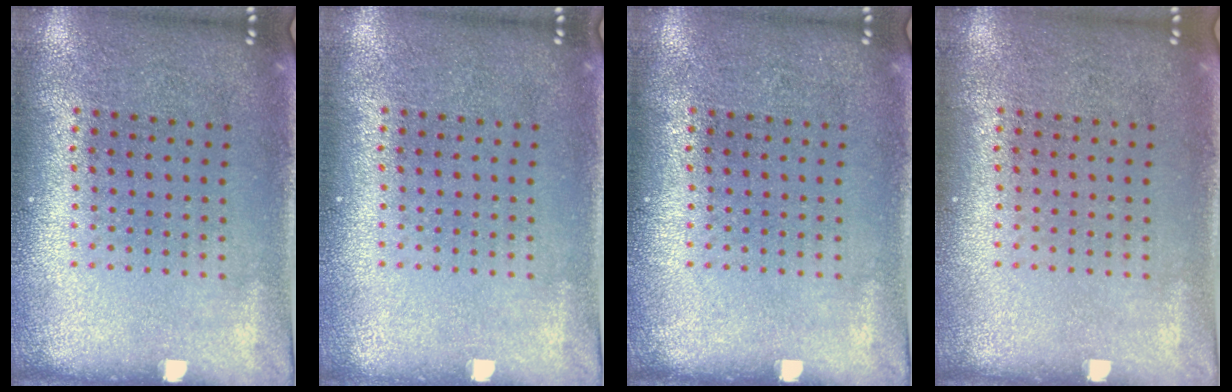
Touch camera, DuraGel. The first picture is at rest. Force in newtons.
{"total": 0.0}
{"total": 0.0}
{"total": 0.0}